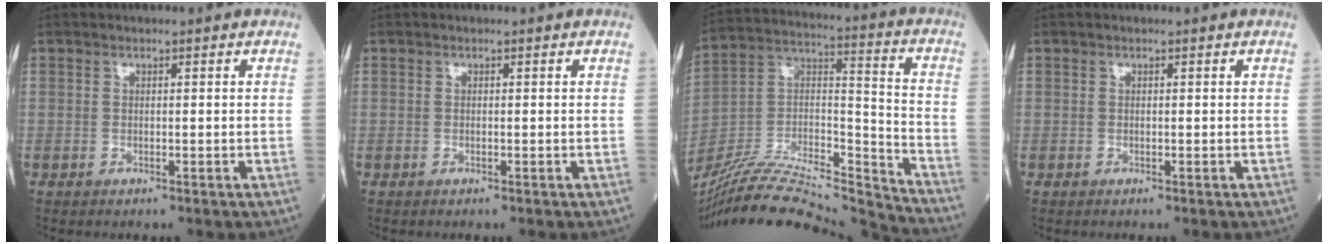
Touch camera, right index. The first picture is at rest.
{"total": 0.0}
{"total": 25.3, "force": [-23.9, 1.4, 8.2], "torque": [-0.160, 0.007, -0.397]}
{"total": 0.0}